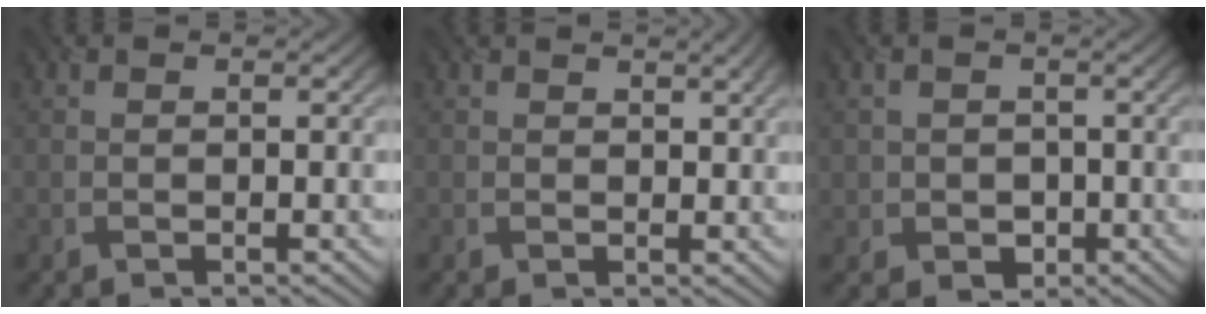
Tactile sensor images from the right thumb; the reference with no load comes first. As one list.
[{"total": 1.4, "force": [1.2, 0.2, 0.6], "torque": [-0.011, -0.002, 0.023]}, {"total": 2.6, "force": [-0.7, 2.5, -0.2], "torque": [0.000, -0.011, -0.008]}]